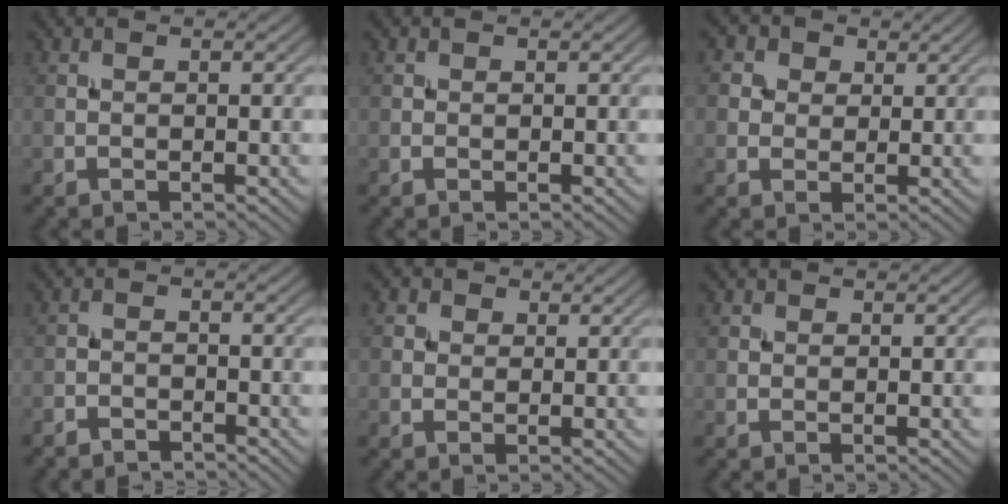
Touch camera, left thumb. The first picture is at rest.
{"total": 0.5, "force": [0.1, 0.5, 0.1], "torque": [0.003, -0.003, 0.000]}
{"total": 4.7, "force": [2.1, 3.8, 1.8], "torque": [-0.068, -0.004, 0.028]}
{"total": 2.6, "force": [-2.5, 0.7, 0.5], "torque": [-0.006, -0.003, -0.051]}
{"total": 2.4, "force": [0.9, 2.1, 0.8], "torque": [-0.023, 0.002, 0.005]}
{"total": 0.8, "force": [0.3, 0.7, 0.2], "torque": [0.000, -0.001, 0.003]}